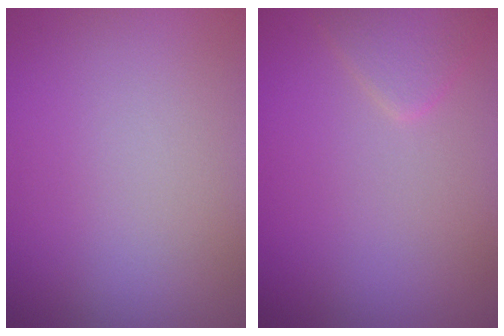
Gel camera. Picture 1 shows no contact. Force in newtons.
{"total": 1.8, "press": 1.8, "slide": 0.1}